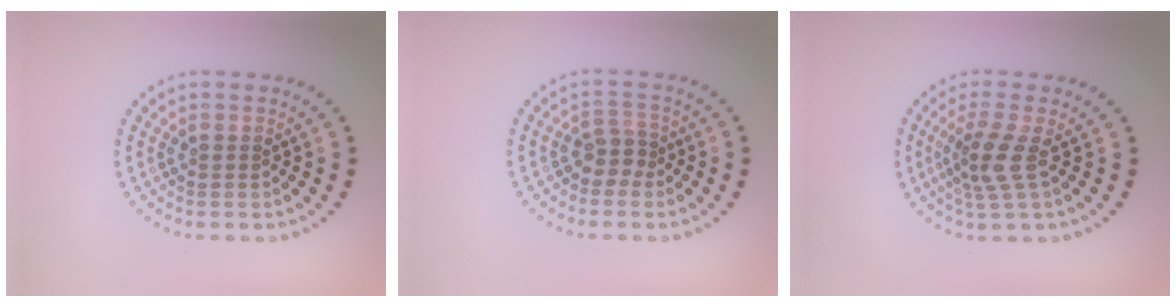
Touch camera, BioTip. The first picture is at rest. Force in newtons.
{"total": 2.0, "press": 1.5, "slide": 1.4}
{"total": 2.9, "press": 2.1, "slide": 1.9}